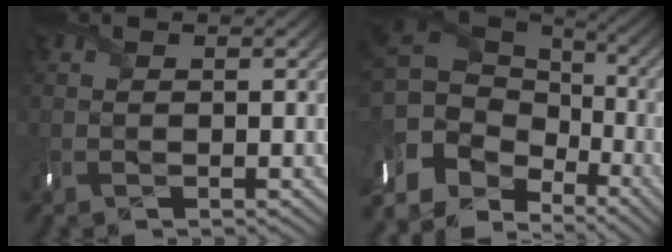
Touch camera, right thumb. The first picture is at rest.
{"total": 14.6, "force": [-4.5, 10.5, 9.0], "torque": [-0.210, -0.027, -0.029]}